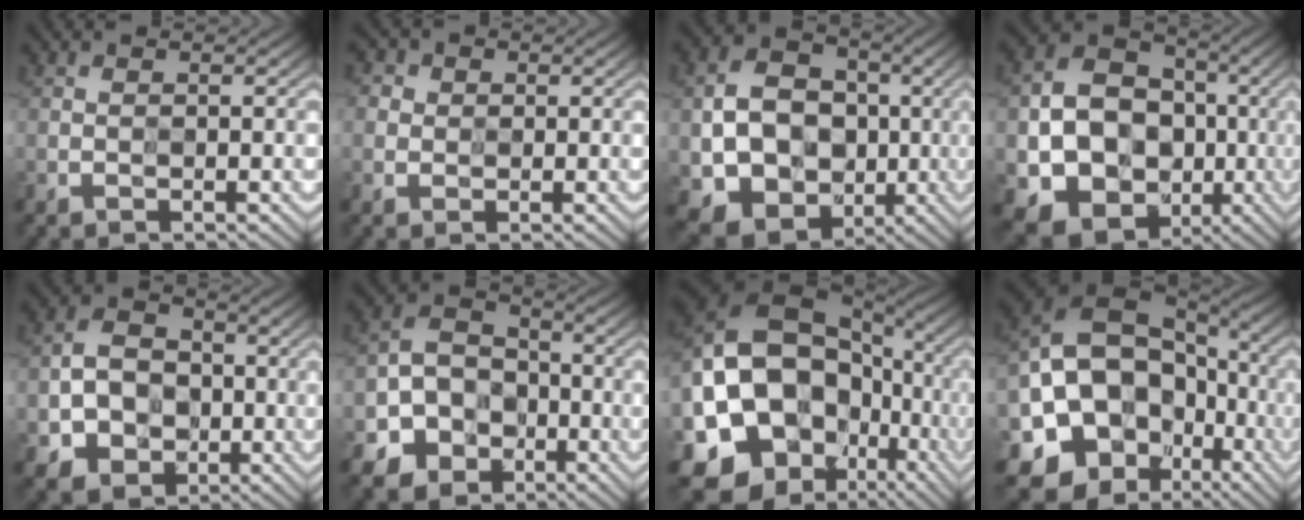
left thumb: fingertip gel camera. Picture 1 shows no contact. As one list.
[{"total": 2.9, "force": [0.9, 2.7, 0.6], "torque": [-0.027, 0.000, 0.014]}, {"total": 10.2, "force": [-0.9, 8.8, 5.2], "torque": [-0.111, -0.004, -0.020]}, {"total": 12.9, "force": [-2.5, 11.0, 6.2], "torque": [-0.124, -0.019, -0.048]}, {"total": 6.5, "force": [-0.8, 5.8, 2.8], "torque": [-0.066, -0.002, -0.022]}, {"total": 6.8, "force": [-2.8, 5.8, 2.1], "torque": [-0.047, -0.001, -0.065]}, {"total": 20.7, "force": [-3.3, 18.4, 8.9], "torque": [-0.191, 0.010, -0.086]}, {"total": 19.3, "force": [-3.7, 17.0, 8.2], "torque": [-0.165, -0.004, -0.077]}]